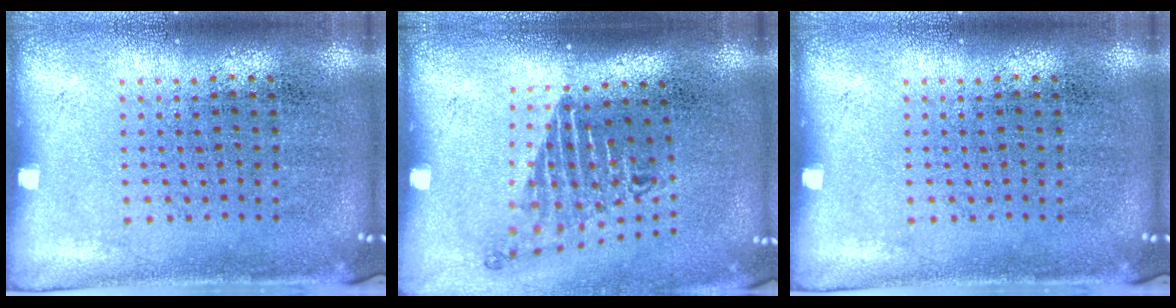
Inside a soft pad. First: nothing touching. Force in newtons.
{"total": 1.7, "press": 1.2, "slide": 1.2}
{"total": 0.0}